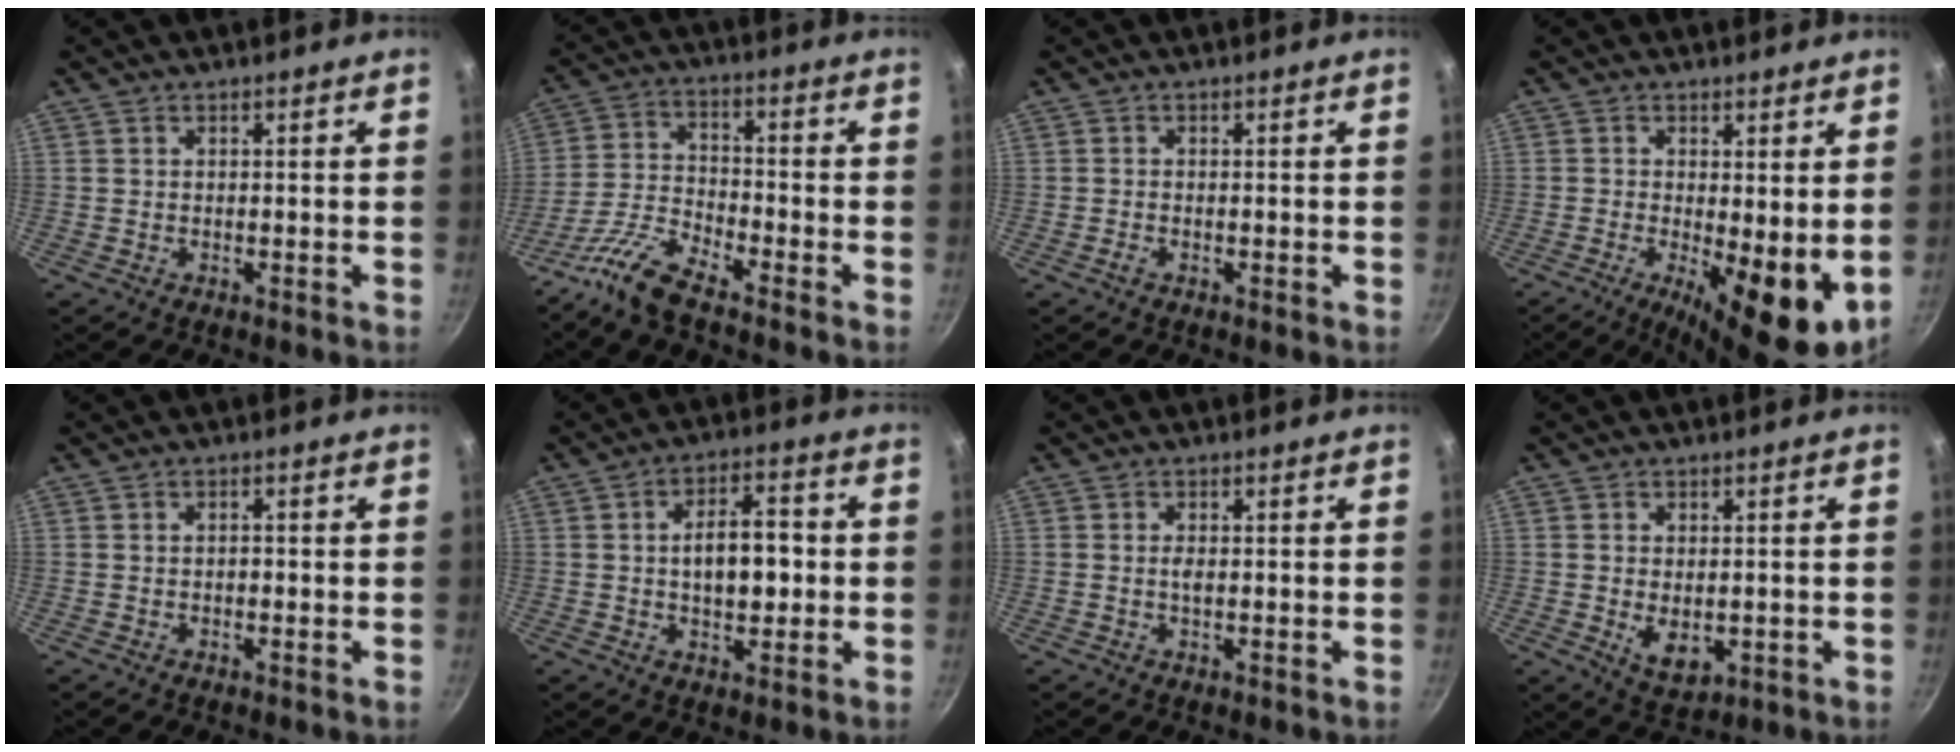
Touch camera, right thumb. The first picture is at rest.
{"total": 8.4, "force": [-6.9, 1.9, 4.5], "torque": [-0.103, 0.043, -0.154]}
{"total": 0.7, "force": [-0.5, 0.3, 0.4], "torque": [-0.013, 0.002, -0.012]}
{"total": 11.5, "force": [-1.3, 3.9, 10.7], "torque": [-0.146, -0.019, -0.012]}
{"total": 0.9, "force": [-0.3, 0.6, 0.6], "torque": [-0.009, 0.005, -0.005]}
{"total": 9.3, "force": [-0.3, 5.0, 7.9], "torque": [-0.097, 0.016, -0.008]}
{"total": 1.3, "force": [0.0, 0.6, 1.1], "torque": [-0.023, 0.001, -0.002]}
{"total": 6.0, "force": [-0.7, 3.8, 4.5], "torque": [-0.067, -0.013, 0.001]}